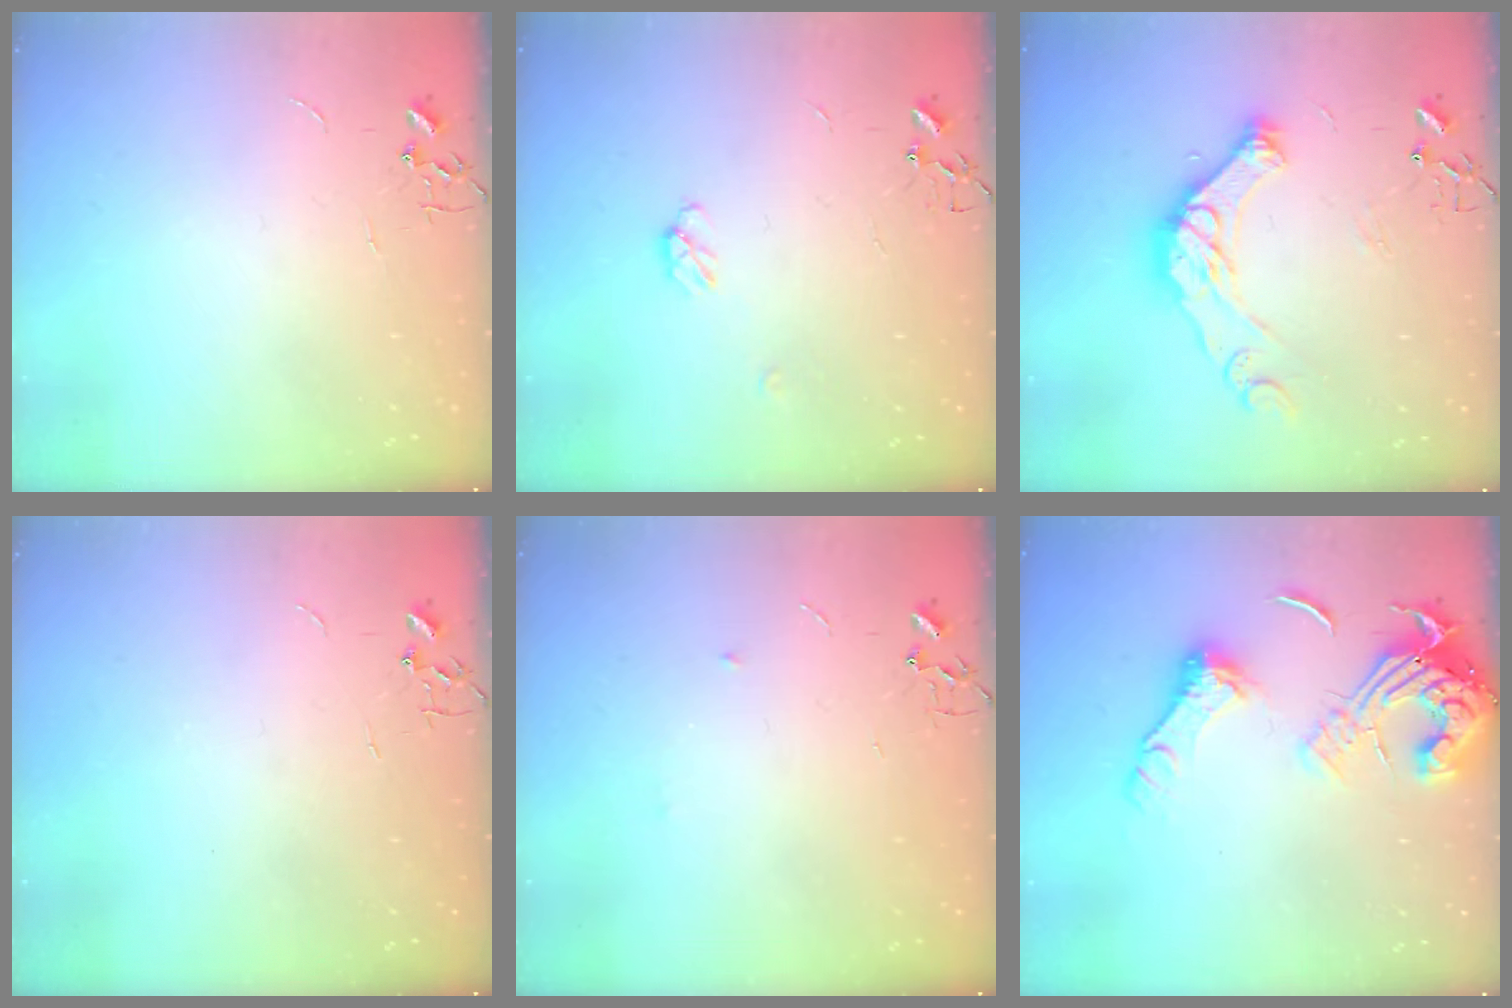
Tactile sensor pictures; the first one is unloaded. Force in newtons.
{"total": 3.8, "press": 3.7, "slide": 0.4}
{"total": 17.0, "press": 16.8, "slide": 2.1}
{"total": 0.0}
{"total": 3.8, "press": 3.7, "slide": 1.0}
{"total": 16.7, "press": 16.6, "slide": 1.9}